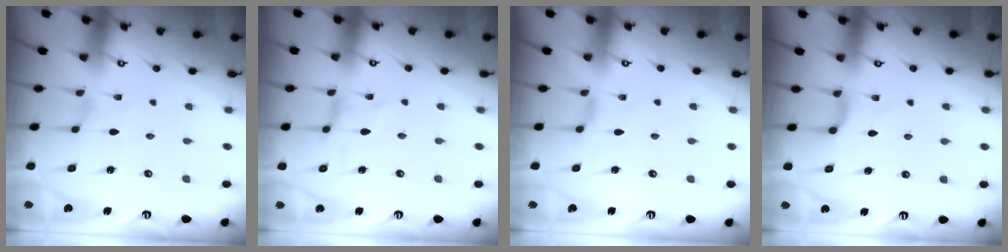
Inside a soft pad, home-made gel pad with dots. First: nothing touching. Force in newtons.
{"total": 0.0}
{"total": 0.0}
{"total": 4.4, "press": 4.3, "slide": 0.6}